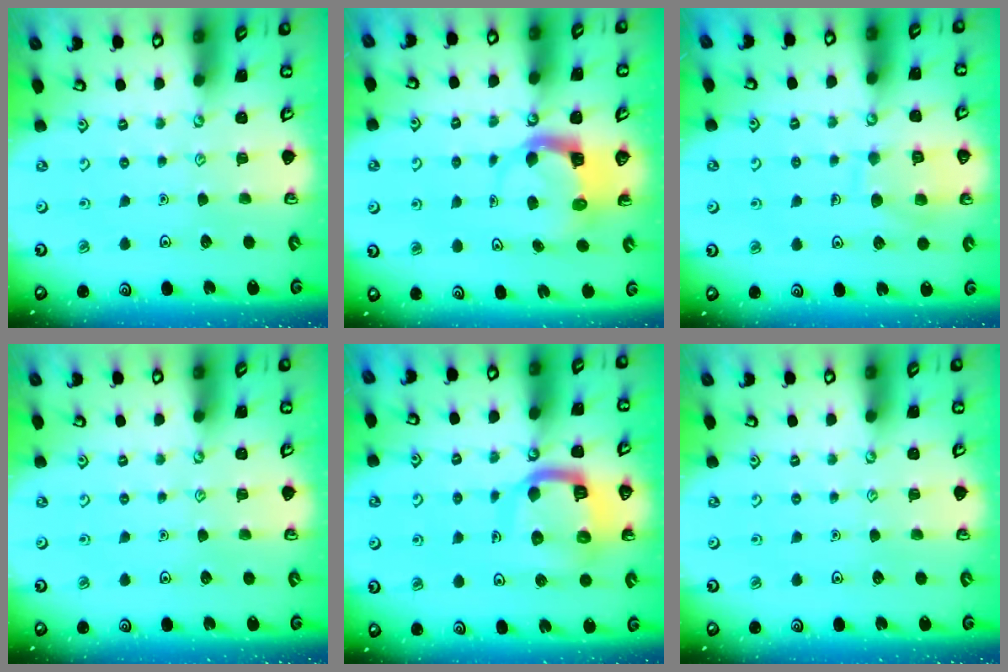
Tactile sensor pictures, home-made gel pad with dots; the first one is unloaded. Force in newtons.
{"total": 4.0, "press": 4.0, "slide": 0.3}
{"total": 10.1, "press": 10.1, "slide": 0.9}
{"total": 0.0}
{"total": 12.4, "press": 12.3, "slide": 1.4}
{"total": 0.0}